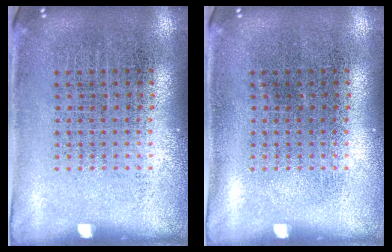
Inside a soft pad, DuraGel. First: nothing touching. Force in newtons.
{"total": 0.0}